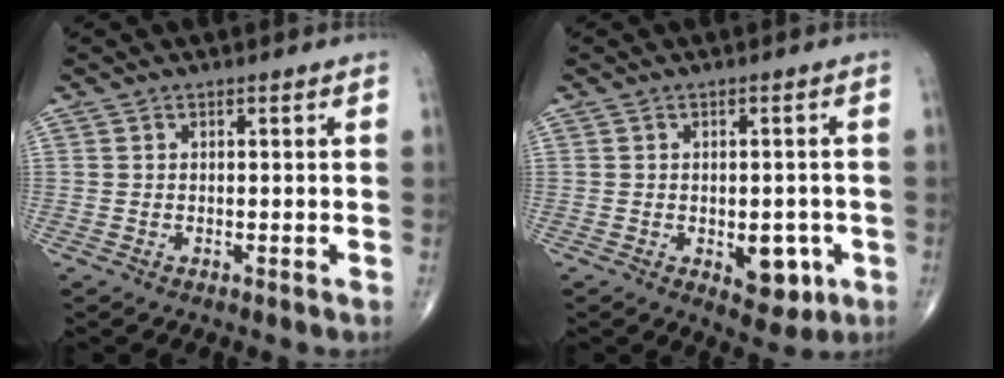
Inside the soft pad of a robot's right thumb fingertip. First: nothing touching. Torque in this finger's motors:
{"motor_torque": [2.58, 2.47, 0.31, -0.56, 0.05]}